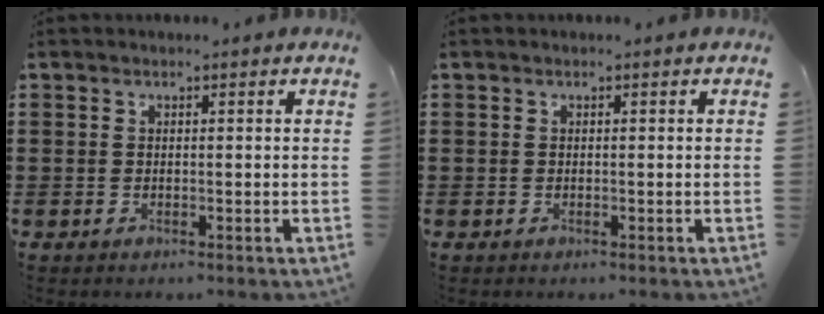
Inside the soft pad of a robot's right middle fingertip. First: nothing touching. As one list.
[{"total": 0.0}]